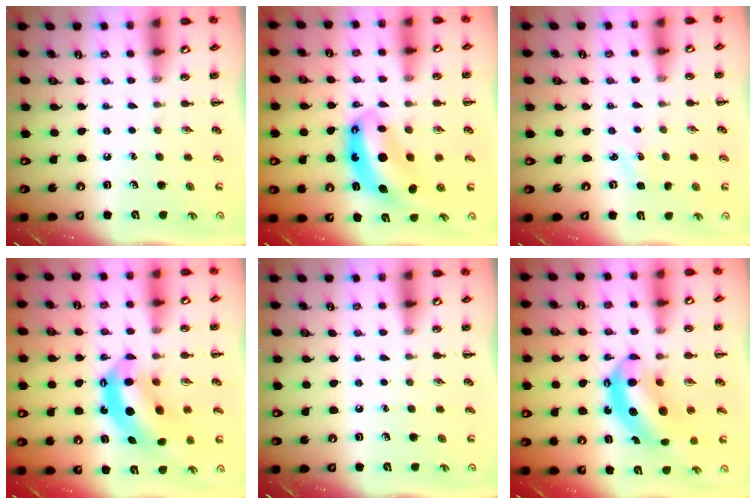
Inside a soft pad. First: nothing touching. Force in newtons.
{"total": 8.9, "press": 8.6, "slide": 2.2}
{"total": 1.8, "press": 1.7, "slide": 0.5}
{"total": 11.7, "press": 11.3, "slide": 3.0}
{"total": 0.0}
{"total": 10.3, "press": 9.9, "slide": 2.5}